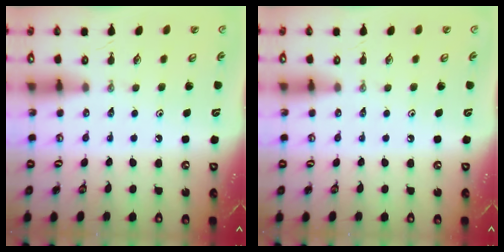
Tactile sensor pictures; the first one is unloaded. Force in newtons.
{"total": 0.0}